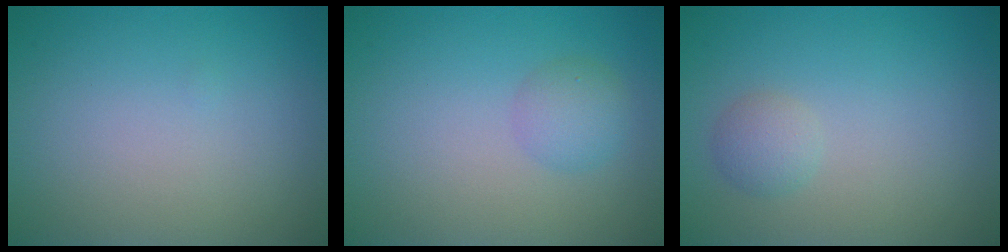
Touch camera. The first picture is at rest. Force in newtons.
{"total": 1.9, "press": 1.9, "slide": 0.0}
{"total": 1.5, "press": 1.5, "slide": 0.0}